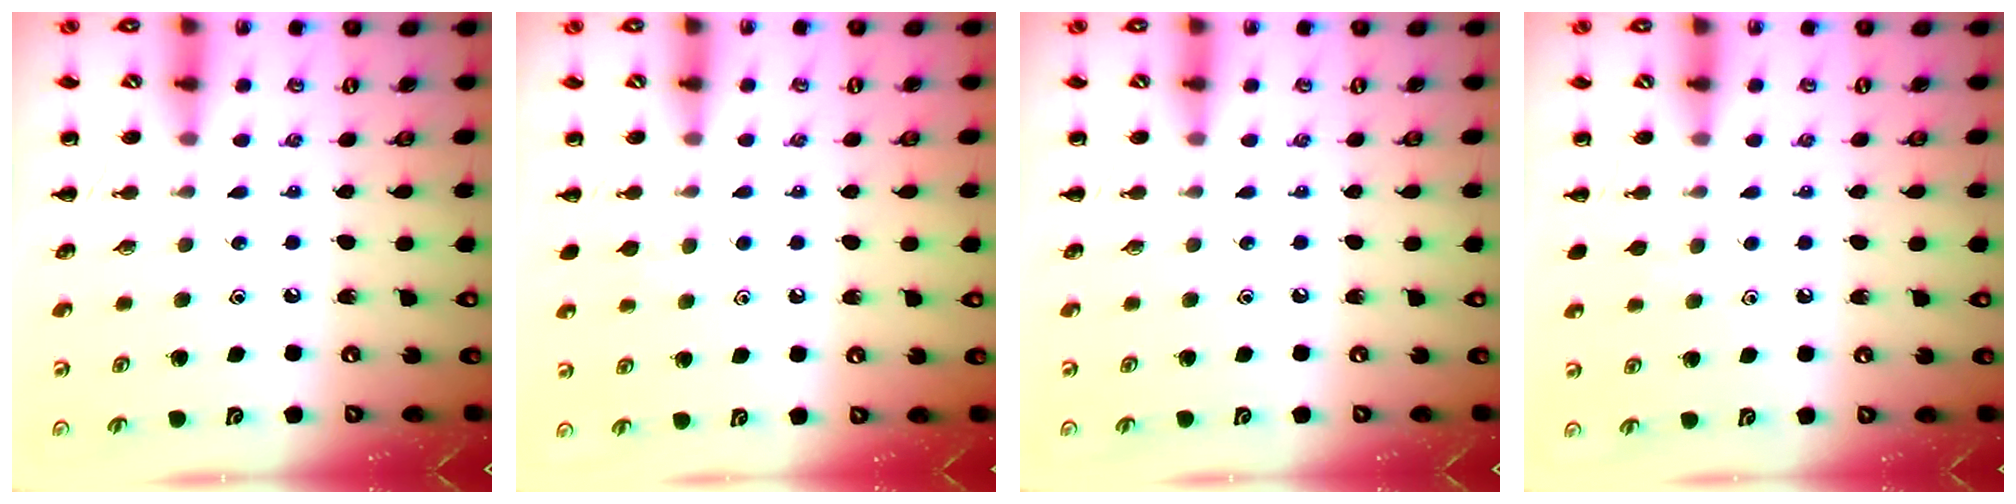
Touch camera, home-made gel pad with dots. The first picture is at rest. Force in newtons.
{"total": 5.0, "press": 4.7, "slide": 1.7}
{"total": 0.0}
{"total": 2.3, "press": 2.0, "slide": 1.1}